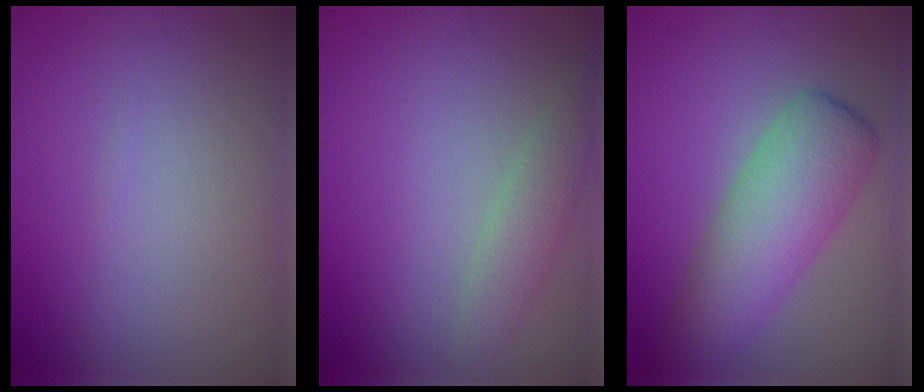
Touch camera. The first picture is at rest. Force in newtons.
{"total": 2.3, "press": 2.3, "slide": 0.1}
{"total": 6.3, "press": 6.3, "slide": 0.2}